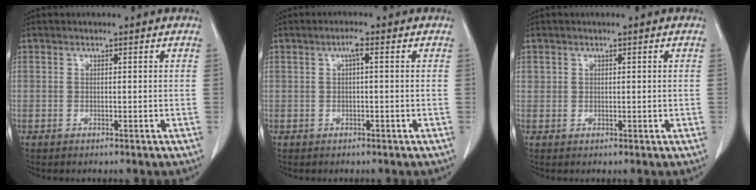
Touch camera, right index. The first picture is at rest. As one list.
[{"total": 1.6, "force": [0.4, 0.2, 1.5], "torque": [-0.028, 0.005, 0.006]}, {"total": 1.3, "force": [0.5, 1.1, 0.5], "torque": [-0.003, 0.006, 0.011]}]